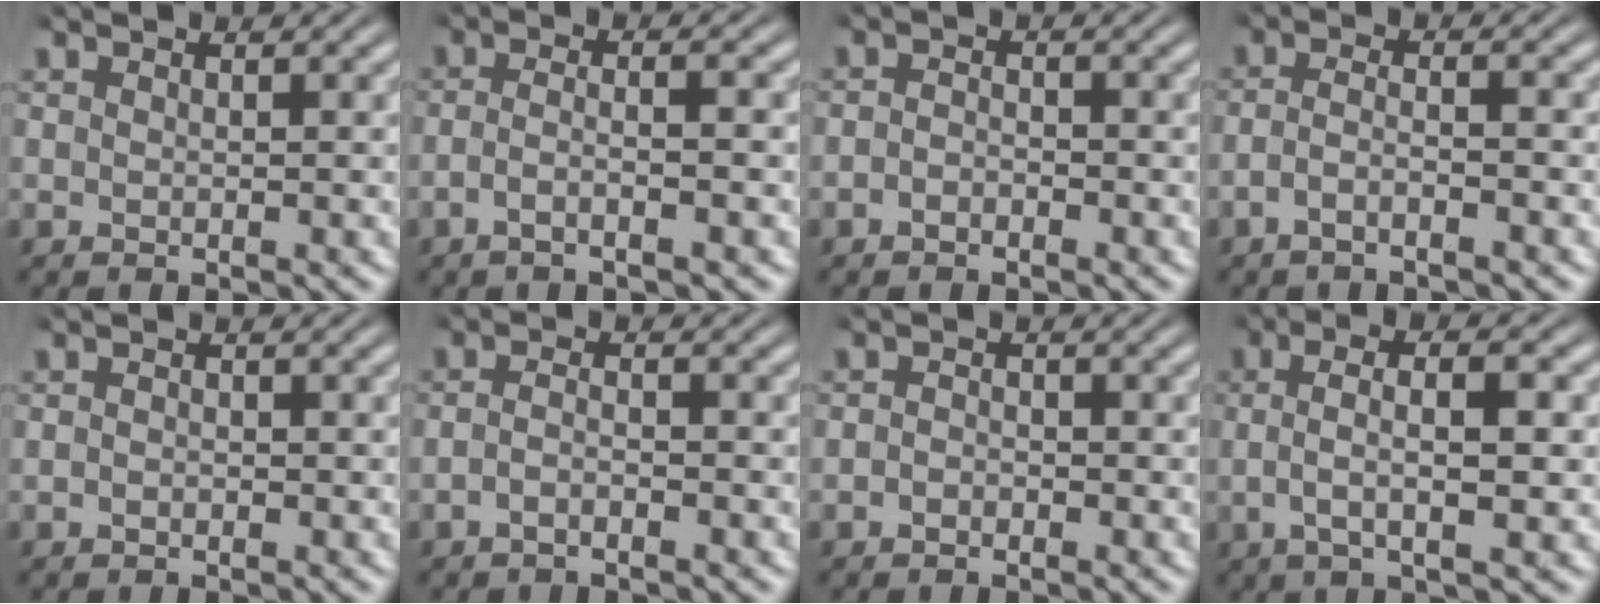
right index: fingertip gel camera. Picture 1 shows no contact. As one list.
[{"total": 2.8, "force": [-1.5, 0.0, 2.3], "torque": [-0.050, -0.012, -0.020]}, {"total": 1.4, "force": [-1.3, 0.5, 0.2], "torque": [-0.002, -0.008, -0.023]}, {"total": 2.8, "force": [-1.9, 0.5, 2.0], "torque": [-0.044, -0.012, -0.030]}, {"total": 0.6, "force": [-0.6, 0.1, 0.2], "torque": [-0.008, -0.006, -0.008]}, {"total": 1.8, "force": [-1.3, 0.3, 1.1], "torque": [-0.025, -0.007, -0.023]}, {"total": 1.1, "force": [-1.0, 0.5, 0.1], "torque": [0.000, -0.007, -0.017]}, {"total": 5.0, "force": [0.8, 1.6, 4.7], "torque": [-0.080, 0.009, 0.008]}]